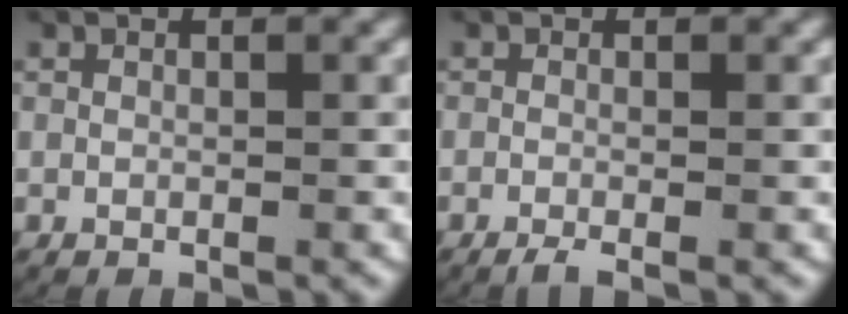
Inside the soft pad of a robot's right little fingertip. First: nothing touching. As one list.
[{"total": 1.6, "force": [-1.3, 0.2, 0.9], "torque": [-0.019, -0.008, -0.019]}]